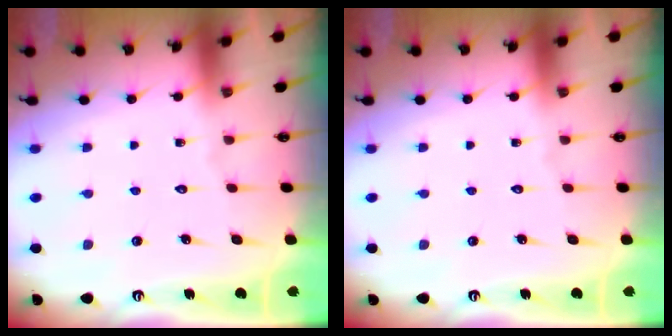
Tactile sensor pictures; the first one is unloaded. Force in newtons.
{"total": 0.0}